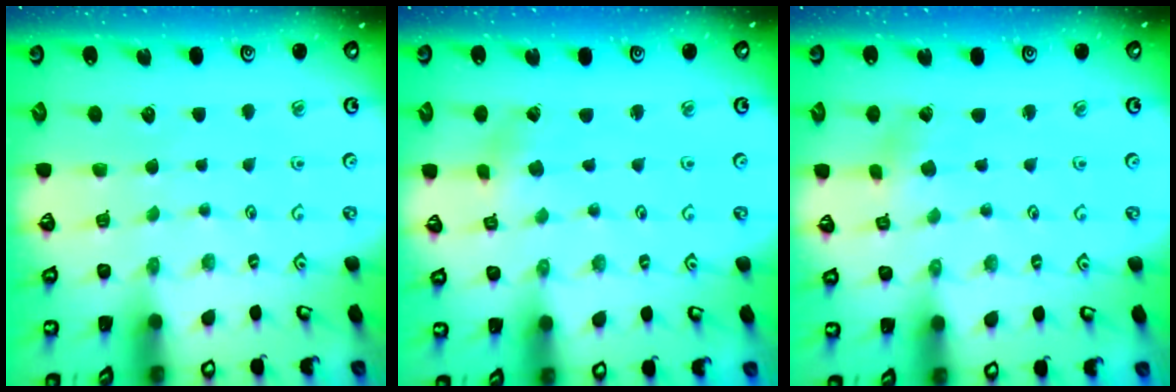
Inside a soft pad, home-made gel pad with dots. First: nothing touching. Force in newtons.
{"total": 1.0, "press": 1.0, "slide": 0.0}
{"total": 2.2, "press": 2.2, "slide": 0.4}